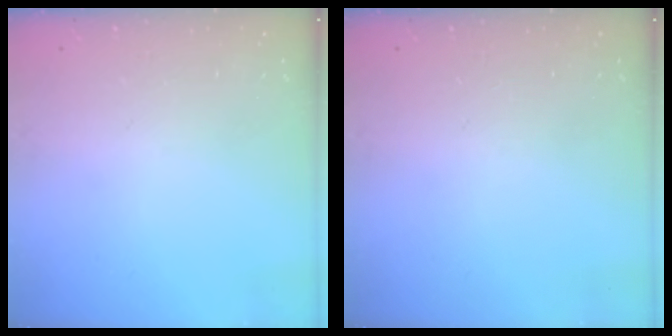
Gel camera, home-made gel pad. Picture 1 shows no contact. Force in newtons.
{"total": 0.0}